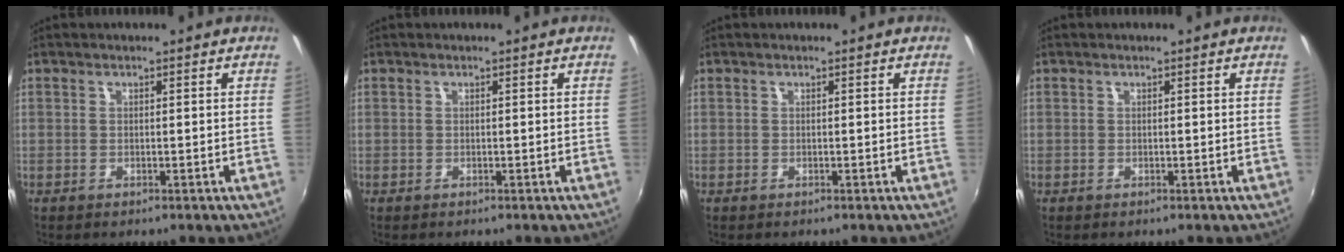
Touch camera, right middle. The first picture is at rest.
{"total": 0.0}
{"total": 0.0}
{"total": 0.0}